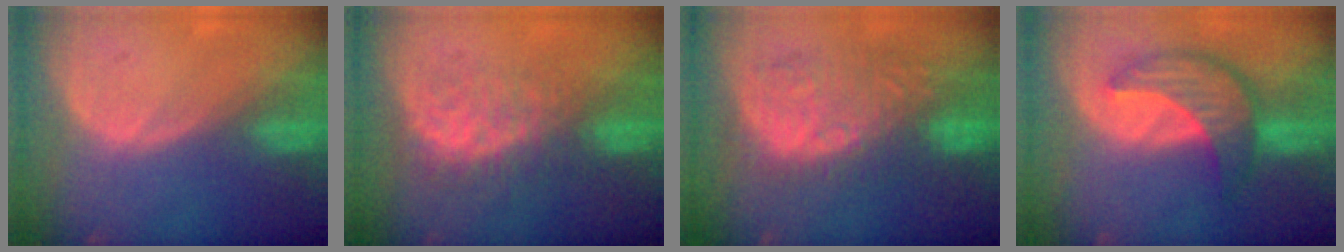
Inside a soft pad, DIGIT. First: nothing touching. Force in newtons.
{"total": 7.7, "press": 7.3, "slide": 2.7}
{"total": 10.0, "press": 9.9, "slide": 1.7}
{"total": 7.9, "press": 7.6, "slide": 2.2}